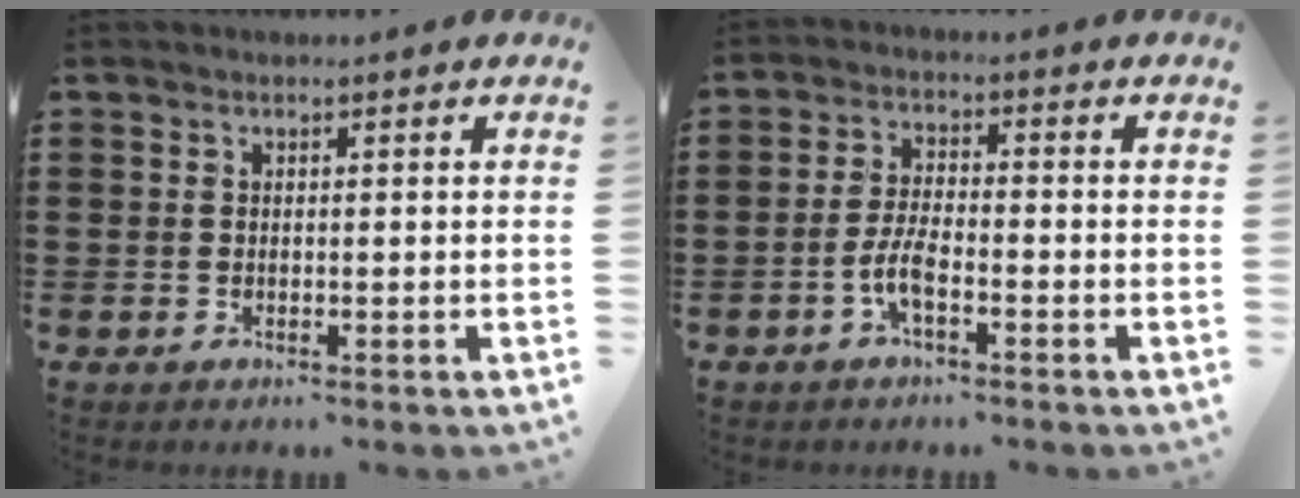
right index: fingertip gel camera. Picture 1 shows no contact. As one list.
[{"total": 4.5, "force": [-2.1, 1.2, 3.9], "torque": [-0.095, -0.006, -0.045]}]